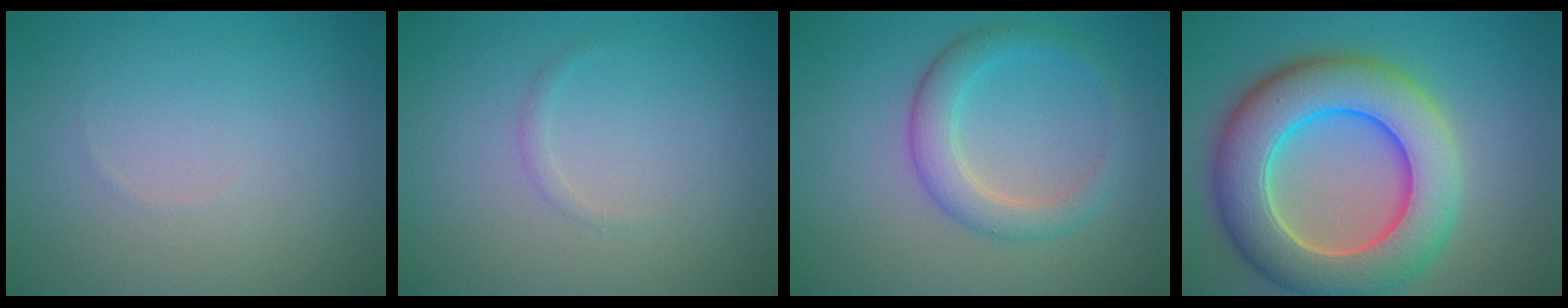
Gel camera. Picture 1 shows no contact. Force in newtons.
{"total": 0.6, "press": 0.6, "slide": 0.1}
{"total": 3.4, "press": 3.4, "slide": 0.2}
{"total": 10.6, "press": 10.6, "slide": 0.6}